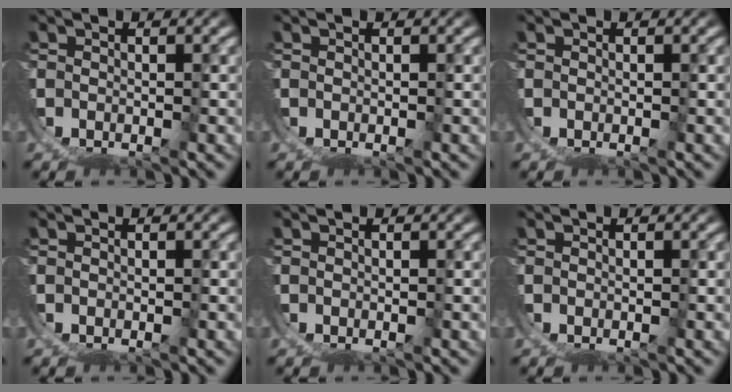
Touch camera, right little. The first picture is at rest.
{"total": 0.0}
{"total": 0.0}
{"total": 0.0}
{"total": 0.0}
{"total": 0.0}